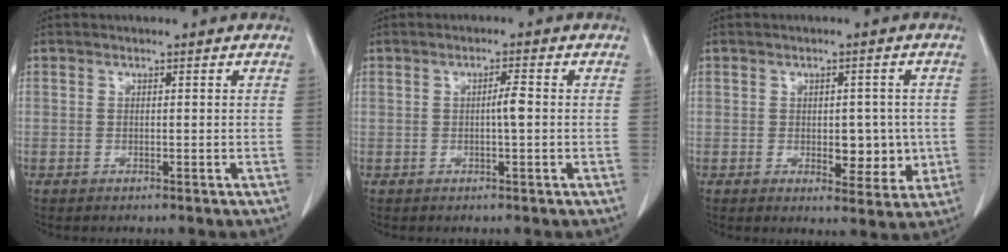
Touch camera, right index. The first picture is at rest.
{"total": 2.1, "force": [-0.2, 0.0, 2.1], "torque": [-0.035, 0.001, -0.002]}
{"total": 6.0, "force": [-0.5, 3.3, 5.0], "torque": [-0.052, -0.002, 0.002]}